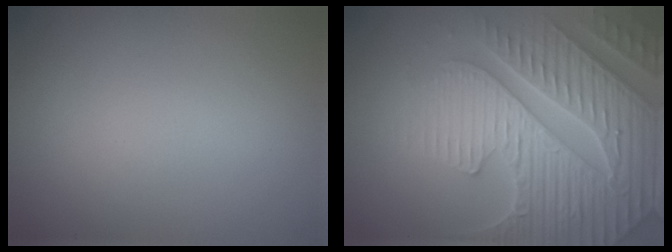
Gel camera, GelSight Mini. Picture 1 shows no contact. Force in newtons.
{"total": 7.6, "press": 7.4, "slide": 1.8}